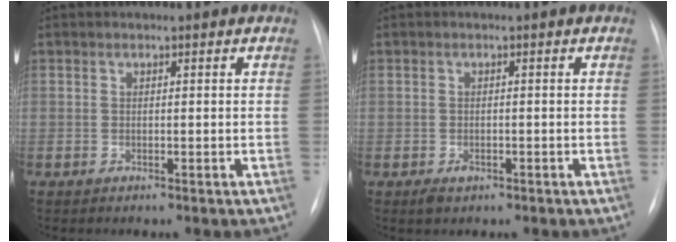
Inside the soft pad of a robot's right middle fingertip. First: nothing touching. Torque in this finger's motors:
{"motor_torque": [0.14, -0.14, 0.07, 0.03]}